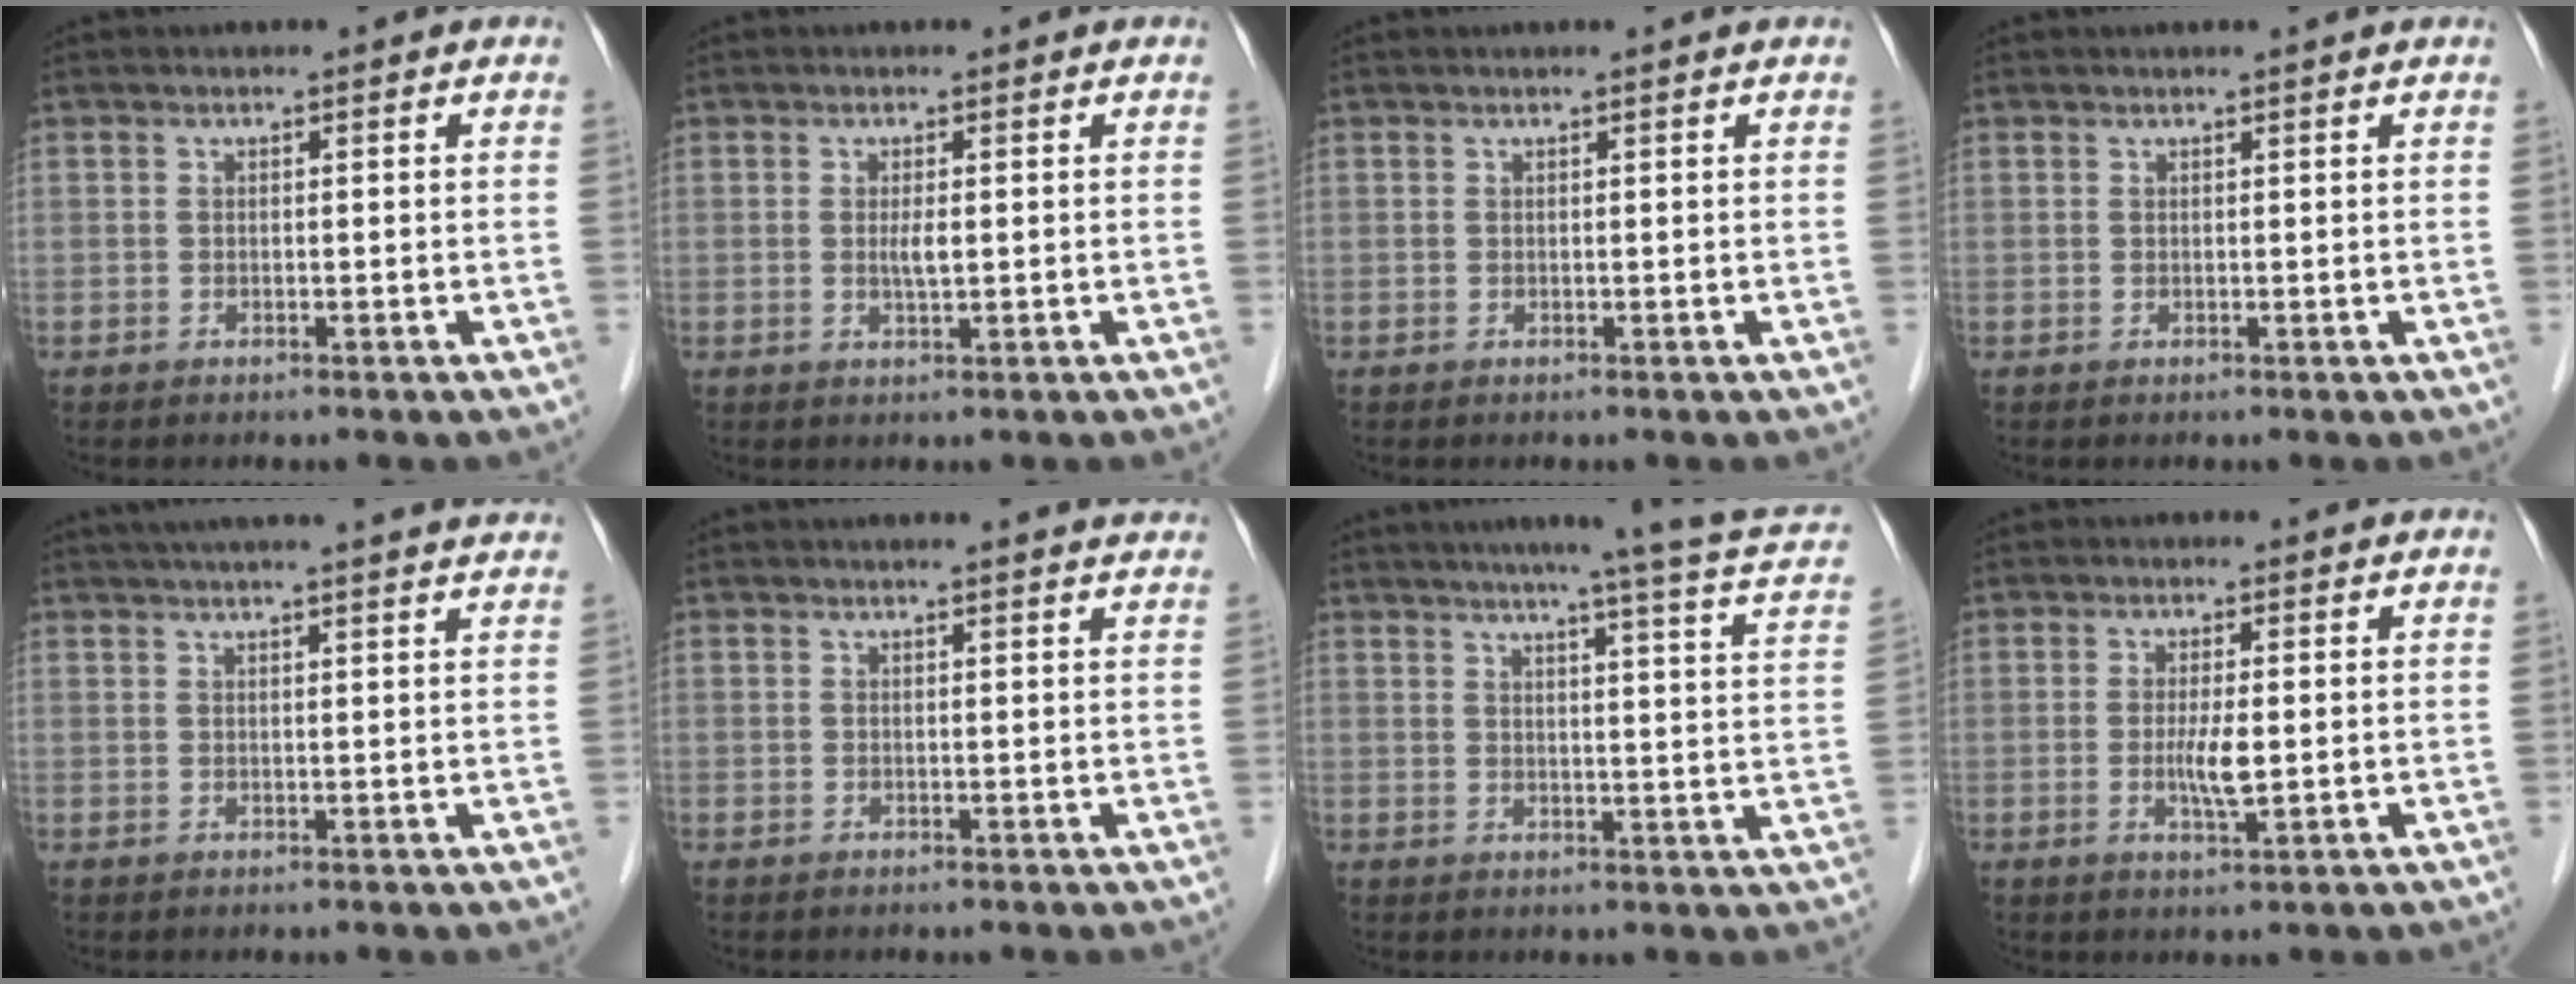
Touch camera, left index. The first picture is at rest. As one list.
[{"total": 1.7, "force": [0.2, 0.2, 1.7], "torque": [-0.035, -0.001, 0.003]}, {"total": 0.8, "force": [0.8, -0.1, 0.3], "torque": [-0.010, 0.008, 0.012]}, {"total": 1.4, "force": [1.3, -0.2, 0.6], "torque": [-0.013, 0.008, 0.019]}, {"total": 15.9, "force": [14.2, 0.1, 7.2], "torque": [-0.114, 0.022, 0.177]}, {"total": 5.2, "force": [4.9, 0.1, 1.8], "torque": [-0.024, 0.006, 0.042]}, {"total": 18.5, "force": [15.8, 0.0, 9.6], "torque": [-0.131, -0.024, 0.176]}, {"total": 3.7, "force": [-0.2, 0.6, 3.6], "torque": [-0.071, -0.005, -0.002]}]